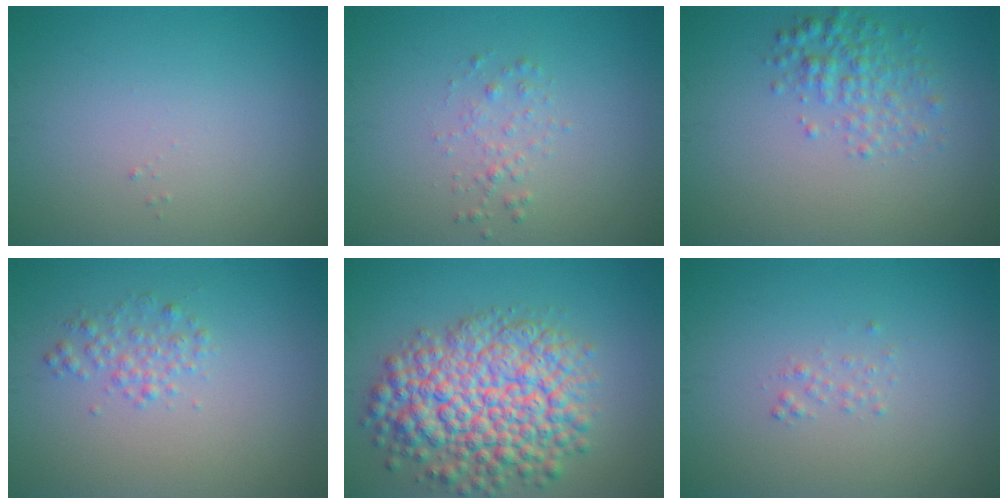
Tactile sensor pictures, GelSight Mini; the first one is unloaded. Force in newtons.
{"total": 1.2, "press": 1.2, "slide": 0.0}
{"total": 2.7, "press": 2.7, "slide": 0.1}
{"total": 1.7, "press": 1.7, "slide": 0.0}
{"total": 9.6, "press": 9.6, "slide": 0.4}
{"total": 0.7, "press": 0.7, "slide": 0.1}